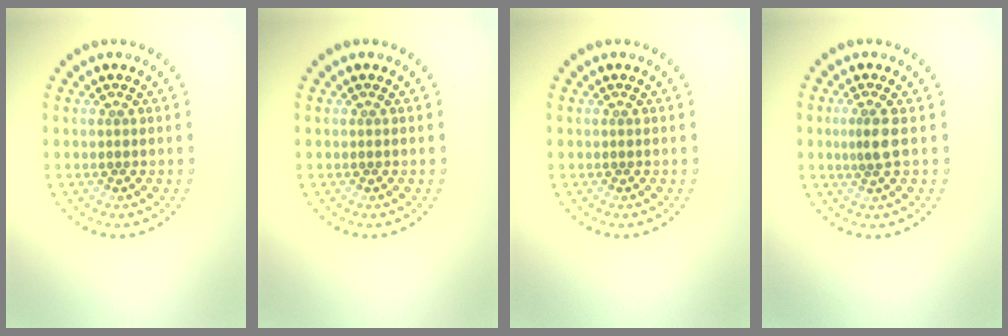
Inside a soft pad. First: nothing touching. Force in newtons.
{"total": 0.0}
{"total": 0.0}
{"total": 2.0, "press": 1.6, "slide": 1.2}